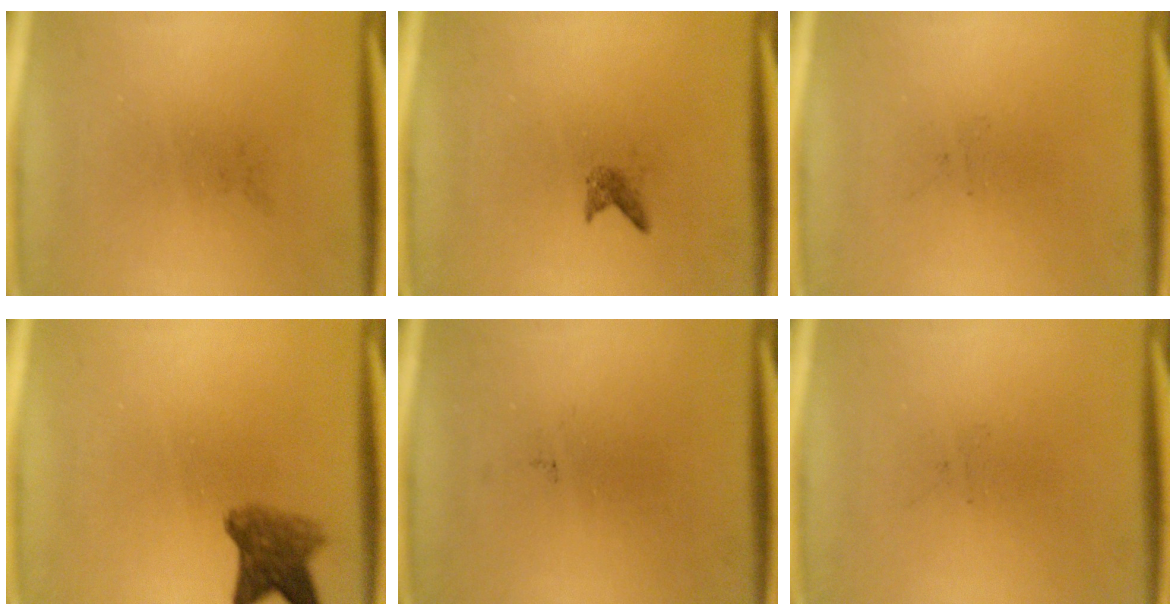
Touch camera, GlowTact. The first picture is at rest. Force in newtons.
{"total": 0.9}
{"total": 0.0}
{"total": 5.0}
{"total": 0.0}
{"total": 0.0}